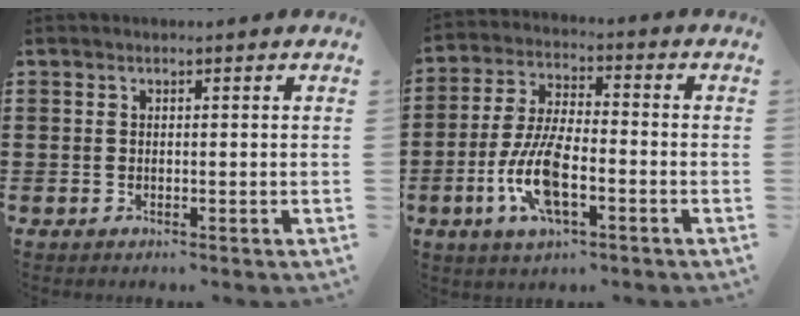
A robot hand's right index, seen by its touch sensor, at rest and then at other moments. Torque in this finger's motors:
{"motor_torque": [2.14, 0.00, 1.06, 0.21]}